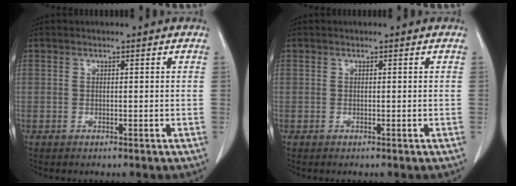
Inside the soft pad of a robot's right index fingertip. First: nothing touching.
{"total": 0.0}